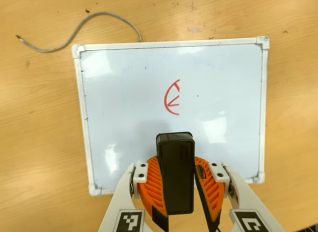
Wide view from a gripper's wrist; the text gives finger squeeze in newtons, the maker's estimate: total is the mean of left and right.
{"total": 9.7, "left": 9.5, "right": 9.9}